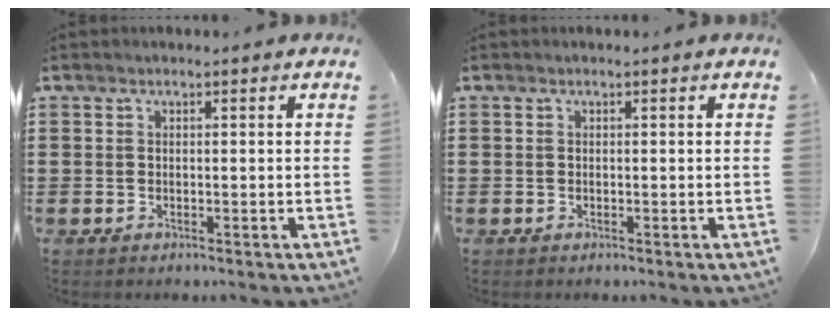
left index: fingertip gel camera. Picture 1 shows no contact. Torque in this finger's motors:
{"motor_torque": [0.08, 0.11, 0.00, 0.00]}